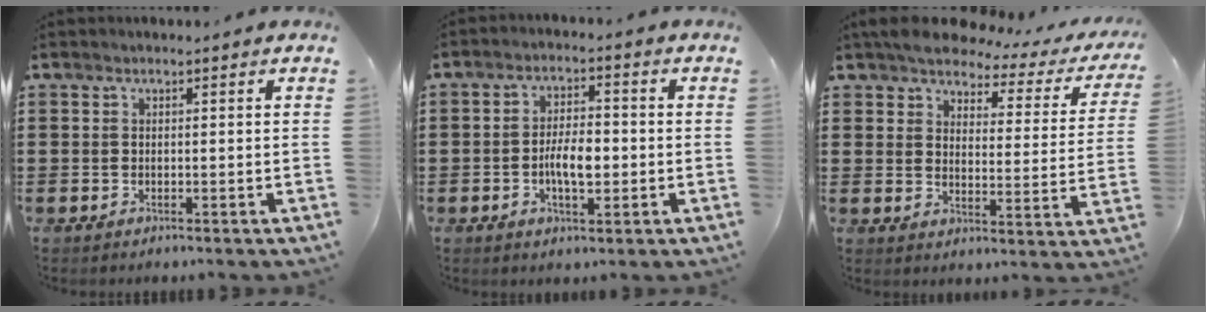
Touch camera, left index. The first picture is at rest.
{"total": 5.7, "force": [-1.0, 2.4, 5.1], "torque": [-0.089, 0.004, -0.022]}
{"total": 4.9, "force": [4.5, 1.2, 1.4], "torque": [-0.057, -0.027, 0.077]}